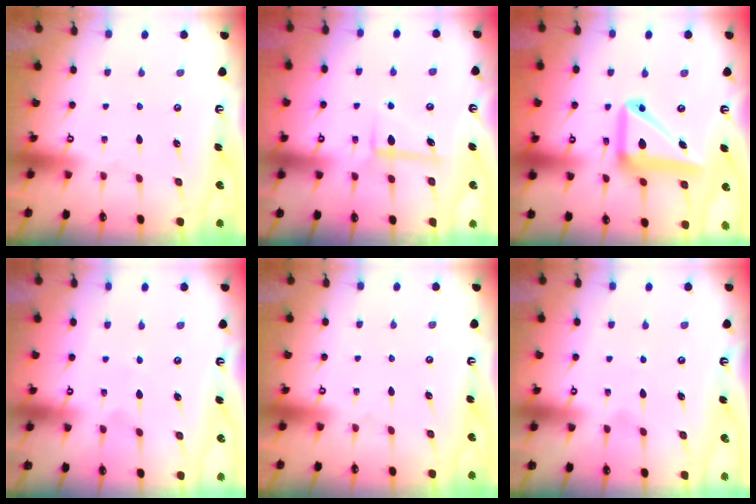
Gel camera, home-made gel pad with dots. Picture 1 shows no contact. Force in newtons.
{"total": 6.2, "press": 6.2, "slide": 0.2}
{"total": 15.7, "press": 15.5, "slide": 2.0}
{"total": 2.7, "press": 2.7, "slide": 0.3}
{"total": 0.0}
{"total": 3.3, "press": 3.3, "slide": 0.5}